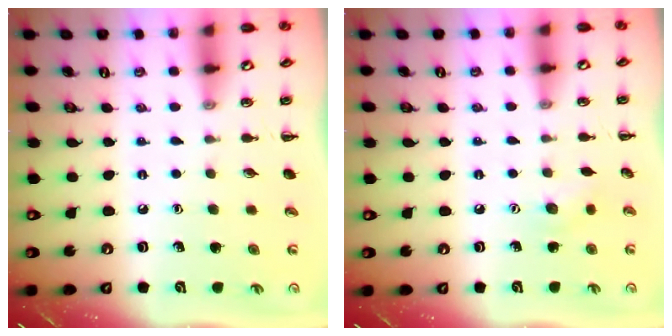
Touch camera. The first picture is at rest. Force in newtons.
{"total": 5.7, "press": 5.5, "slide": 1.5}